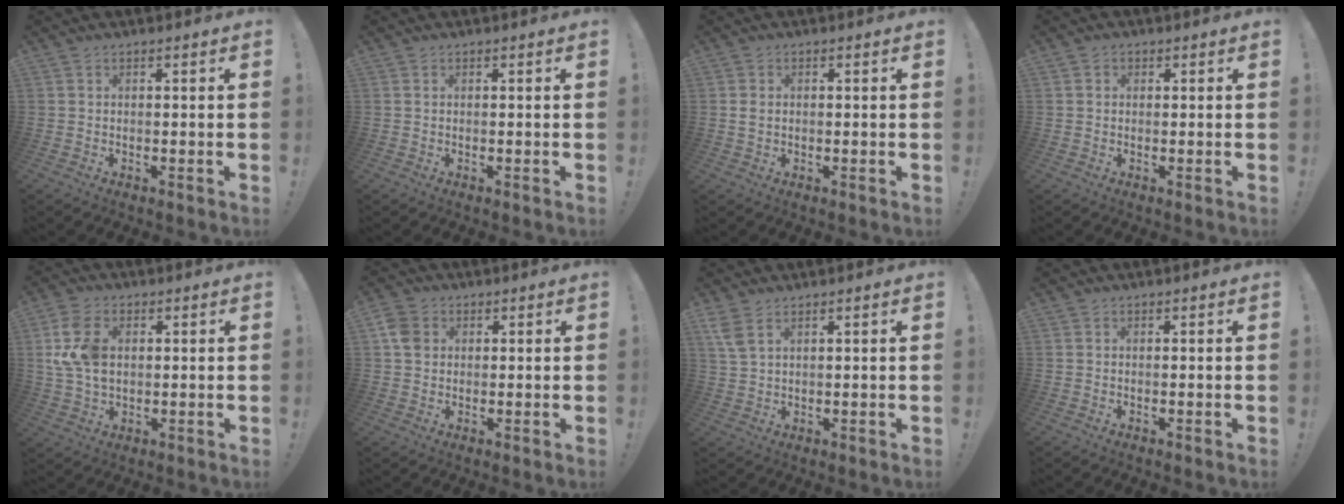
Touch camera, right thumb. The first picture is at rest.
{"total": 1.1, "force": [-0.6, -0.6, -0.8], "torque": [0.012, 0.000, -0.008]}
{"total": 1.9, "force": [0.3, 1.4, 1.3], "torque": [-0.017, 0.002, 0.005]}
{"total": 1.1, "force": [0.3, 1.0, 0.3], "torque": [0.000, 0.000, 0.004]}
{"total": 11.2, "force": [2.1, 7.4, 8.1], "torque": [-0.170, -0.001, 0.041]}
{"total": 5.8, "force": [1.5, 4.9, 2.7], "torque": [-0.039, 0.005, 0.028]}
{"total": 4.8, "force": [2.9, 2.0, 3.2], "torque": [-0.058, -0.007, 0.054]}
{"total": 0.0}